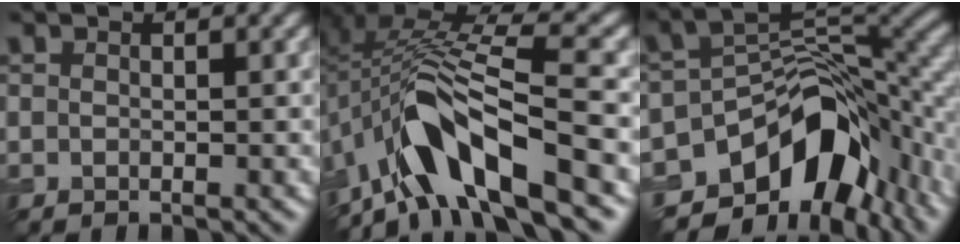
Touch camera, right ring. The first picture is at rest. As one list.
[{"total": 10.5, "force": [-4.6, 3.4, 8.8], "torque": [-0.148, 0.018, -0.086]}, {"total": 13.0, "force": [-6.5, 7.5, 8.3], "torque": [-0.123, -0.006, -0.108]}]